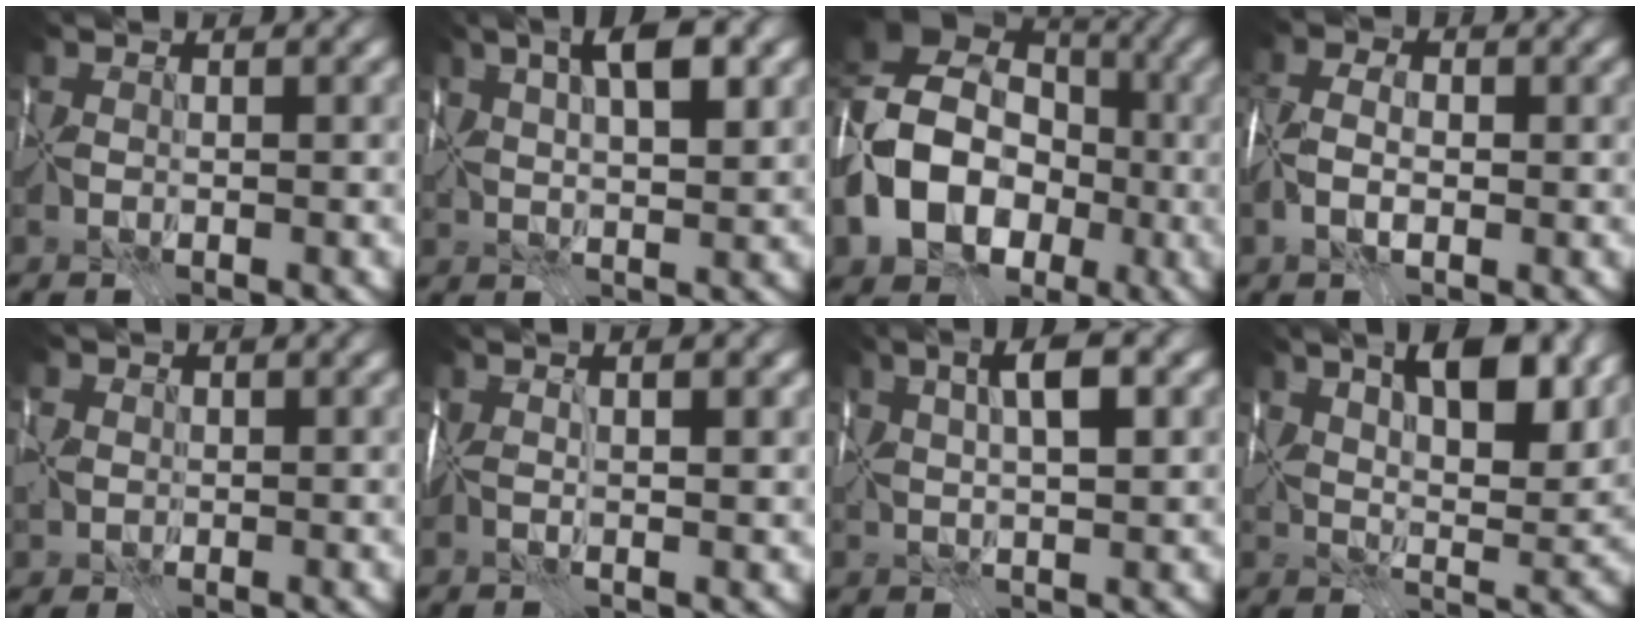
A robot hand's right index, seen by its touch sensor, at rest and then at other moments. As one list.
[{"total": 6.4, "force": [2.6, 2.4, 5.3], "torque": [-0.090, 0.011, 0.038]}, {"total": 13.4, "force": [-3.0, 10.3, 8.1], "torque": [-0.170, -0.006, -0.065]}, {"total": 4.3, "force": [-0.7, 2.8, 3.3], "torque": [-0.074, 0.004, -0.020]}, {"total": 3.5, "force": [0.6, 3.2, 1.3], "torque": [-0.042, 0.016, 0.000]}, {"total": 4.2, "force": [1.3, 1.5, 3.8], "torque": [-0.048, 0.014, 0.009]}, {"total": 4.9, "force": [1.7, 1.6, 4.3], "torque": [-0.079, 0.008, 0.027]}, {"total": 8.9, "force": [4.4, 3.8, 6.8], "torque": [-0.109, 0.006, 0.071]}]